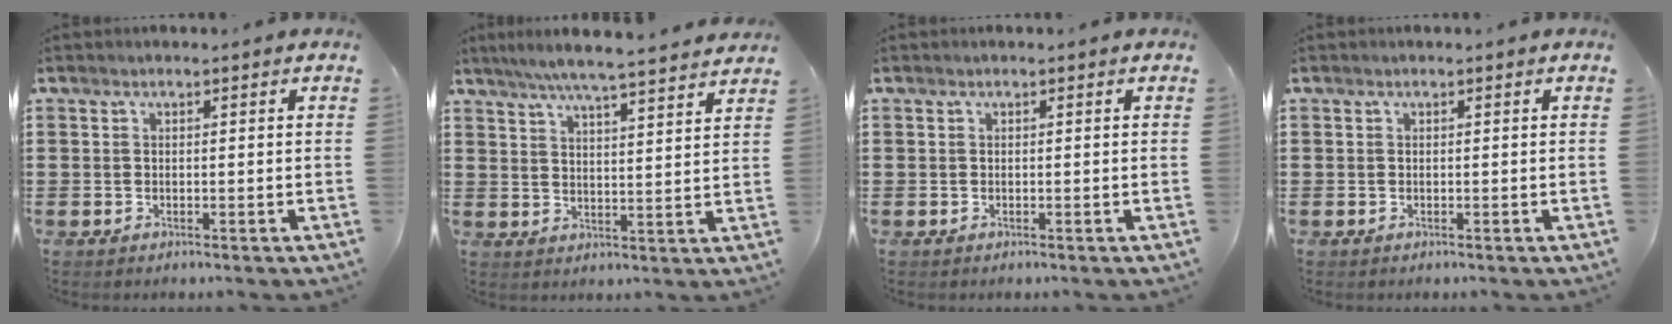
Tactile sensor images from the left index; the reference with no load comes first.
{"total": 5.8, "force": [5.2, -0.7, 2.3], "torque": [-0.063, -0.028, 0.091]}
{"total": 0.0}
{"total": 0.0}